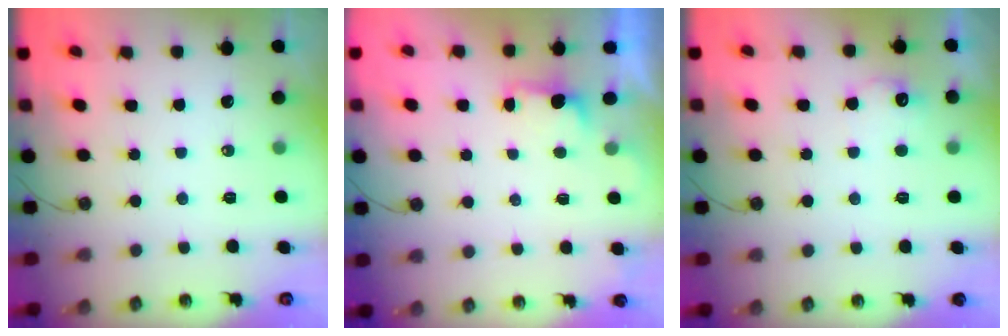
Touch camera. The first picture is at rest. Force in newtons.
{"total": 1.6, "press": 1.4, "slide": 0.8}
{"total": 6.9, "press": 6.8, "slide": 1.2}